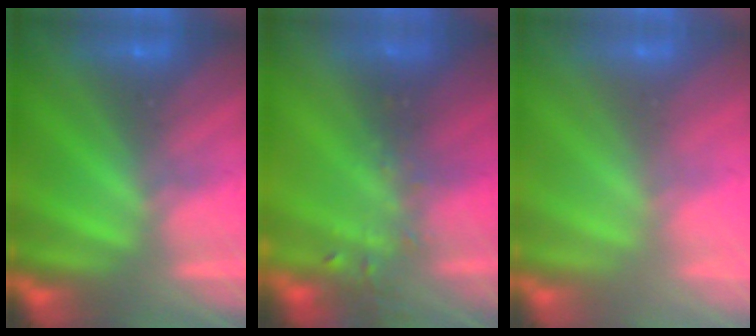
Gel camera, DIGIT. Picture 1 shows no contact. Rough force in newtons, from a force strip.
{"total": 9.0}
{"total": 2.3}